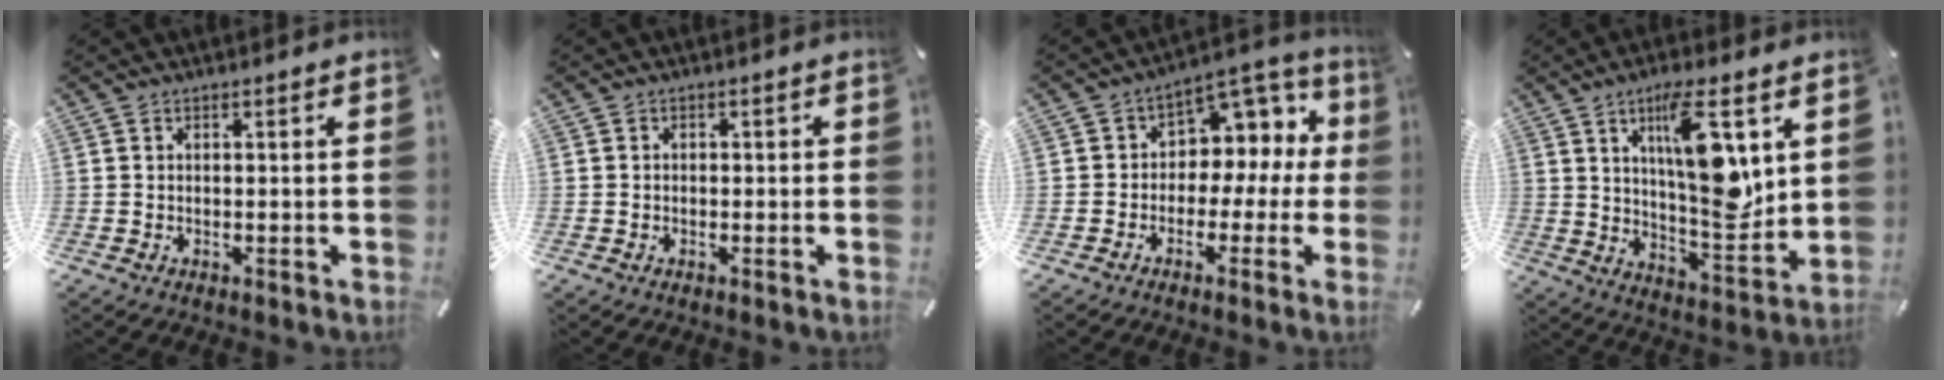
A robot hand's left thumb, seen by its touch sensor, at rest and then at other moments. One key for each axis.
{"total": 0.9, "fx": -0.4, "fy": 0.7, "fz": 0.3, "tx": -0.005, "ty": 0.004, "tz": -0.010}
{"total": 7.8, "fx": 1.3, "fy": 6.8, "fz": 3.6, "tx": -0.044, "ty": -0.019, "tz": 0.022}
{"total": 16.5, "fx": 6.6, "fy": 5.7, "fz": 14.0, "tx": -0.234, "ty": -0.036, "tz": 0.100}